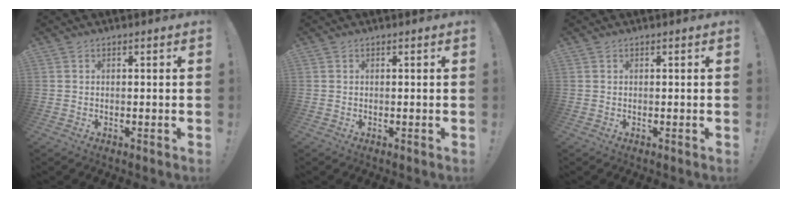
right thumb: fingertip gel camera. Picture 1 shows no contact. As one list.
[{"total": 0.0}, {"total": 0.0}]